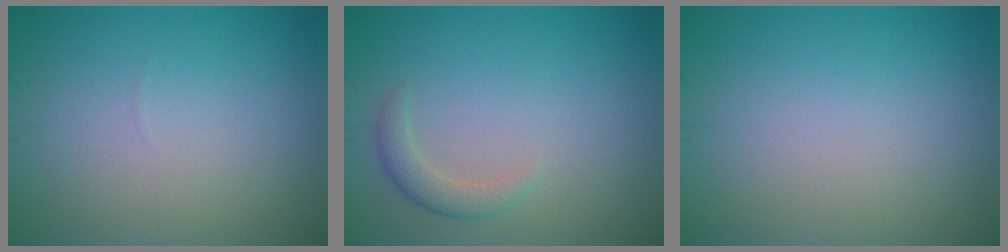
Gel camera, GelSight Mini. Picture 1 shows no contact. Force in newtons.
{"total": 1.8, "press": 1.8, "slide": 0.3}
{"total": 0.0}